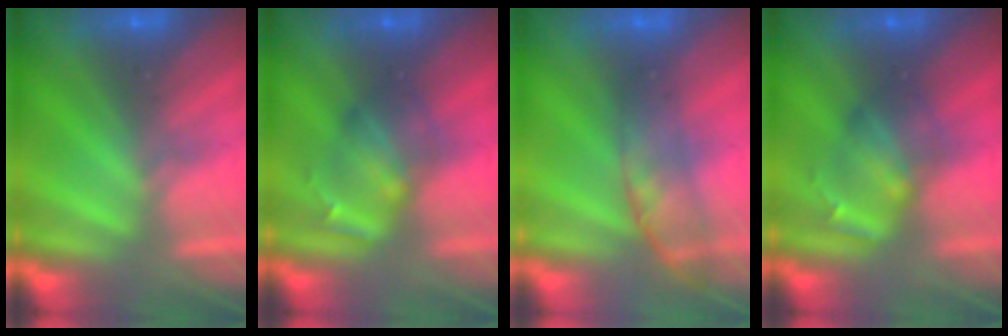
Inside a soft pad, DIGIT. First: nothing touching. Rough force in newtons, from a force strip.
{"total": 2.4}
{"total": 2.7}
{"total": 2.4}